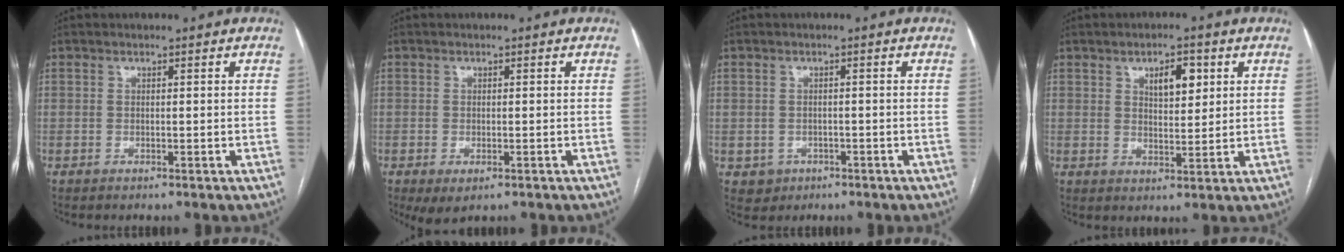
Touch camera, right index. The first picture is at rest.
{"total": 3.3, "force": [-1.7, 1.4, 2.4], "torque": [-0.034, -0.006, -0.018]}
{"total": 2.9, "force": [-1.1, 2.6, 0.3], "torque": [0.000, 0.008, -0.009]}
{"total": 5.1, "force": [2.2, 2.1, 4.1], "torque": [-0.068, 0.003, 0.038]}